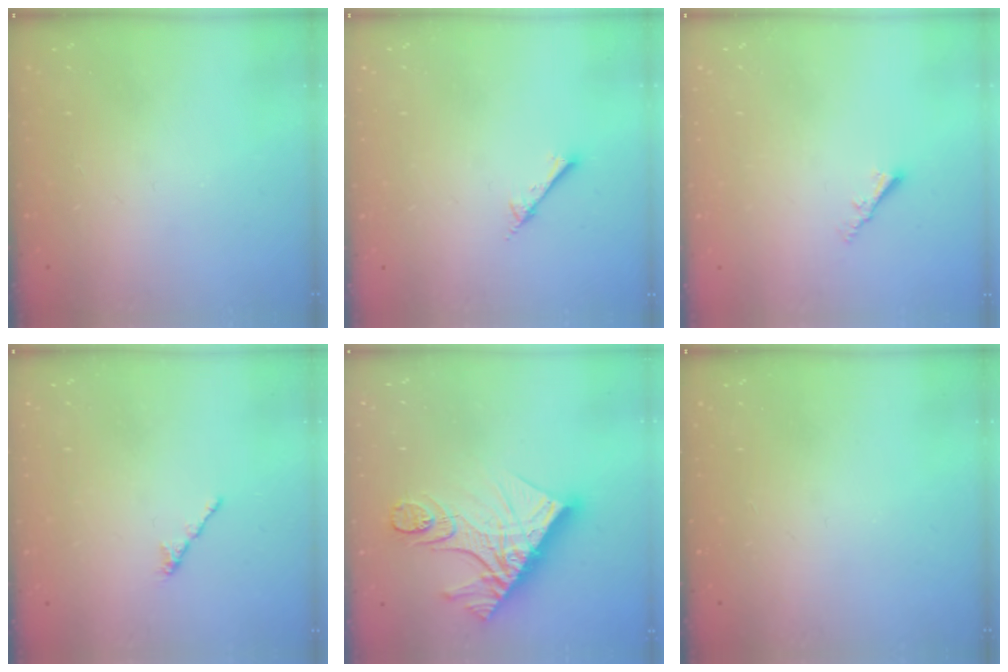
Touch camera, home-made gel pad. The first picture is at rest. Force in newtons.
{"total": 2.6, "press": 2.6, "slide": 0.3}
{"total": 2.2, "press": 2.2, "slide": 0.4}
{"total": 1.7, "press": 1.6, "slide": 0.5}
{"total": 16.3, "press": 16.3, "slide": 1.3}
{"total": 0.0}